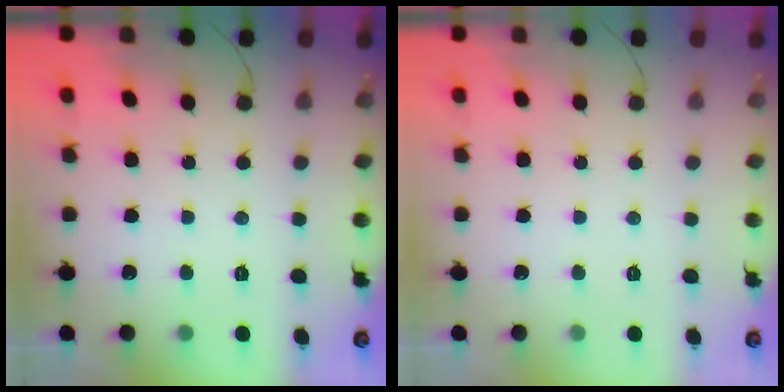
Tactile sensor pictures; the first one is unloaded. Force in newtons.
{"total": 0.0}